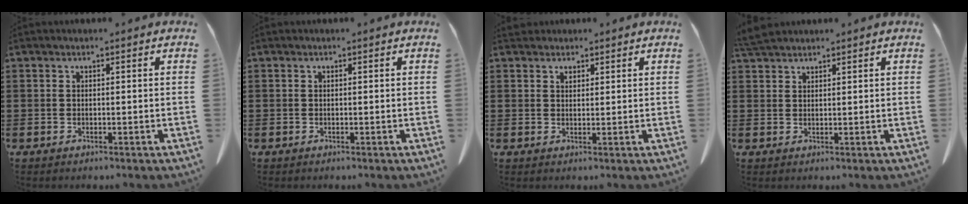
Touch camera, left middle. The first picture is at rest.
{"total": 0.0}
{"total": 1.6, "force": [1.4, 0.7, 0.3], "torque": [0.000, -0.004, 0.027]}
{"total": 3.1, "force": [2.8, 0.6, 1.2], "torque": [-0.033, -0.002, 0.056]}